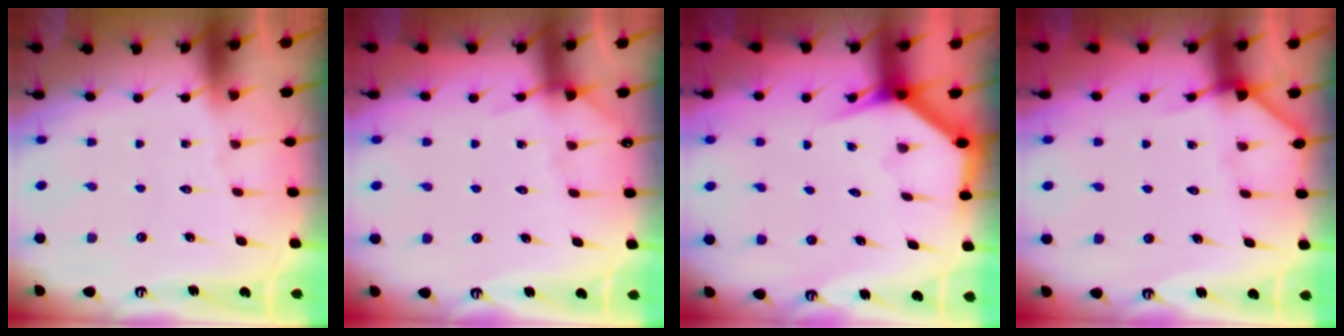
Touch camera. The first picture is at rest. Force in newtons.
{"total": 4.6, "press": 4.6, "slide": 0.5}
{"total": 3.4, "press": 3.4, "slide": 0.2}
{"total": 3.7, "press": 3.7, "slide": 0.3}